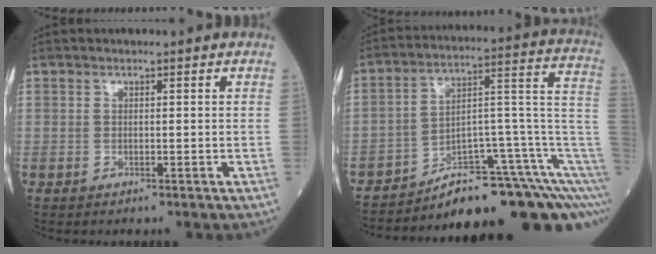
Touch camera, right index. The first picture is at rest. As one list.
[{"total": 17.0, "force": [-10.7, 3.1, 12.8], "torque": [-0.099, 0.076, -0.152]}]